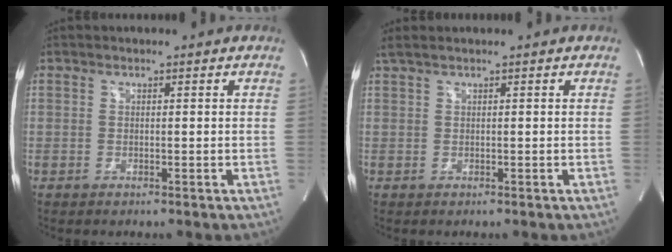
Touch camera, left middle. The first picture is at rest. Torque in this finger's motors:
{"motor_torque": [-0.02, -0.26, -0.03, 0.03]}